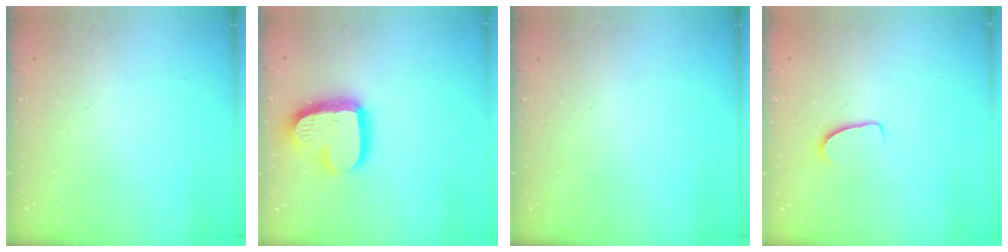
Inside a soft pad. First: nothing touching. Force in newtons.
{"total": 17.7, "press": 17.7, "slide": 1.5}
{"total": 0.0}
{"total": 7.7, "press": 7.6, "slide": 0.7}